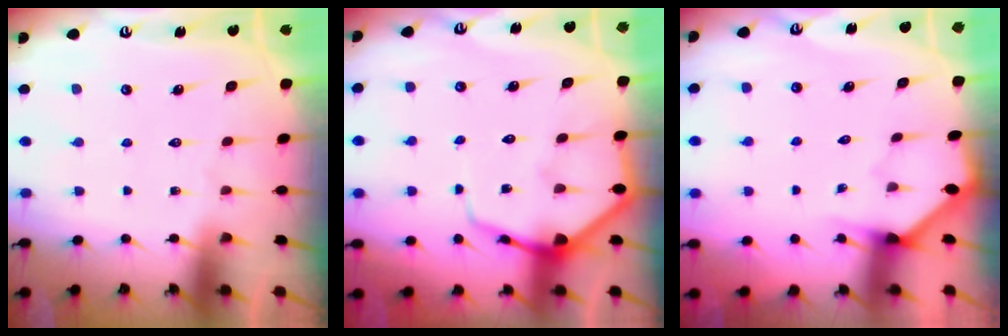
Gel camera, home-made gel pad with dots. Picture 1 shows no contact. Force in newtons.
{"total": 7.3, "press": 7.3, "slide": 0.6}
{"total": 2.4, "press": 2.3, "slide": 0.3}